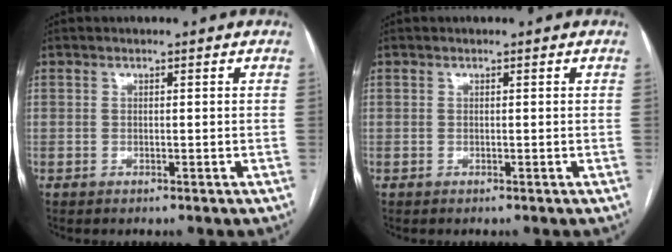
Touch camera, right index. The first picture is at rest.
{"total": 0.0}